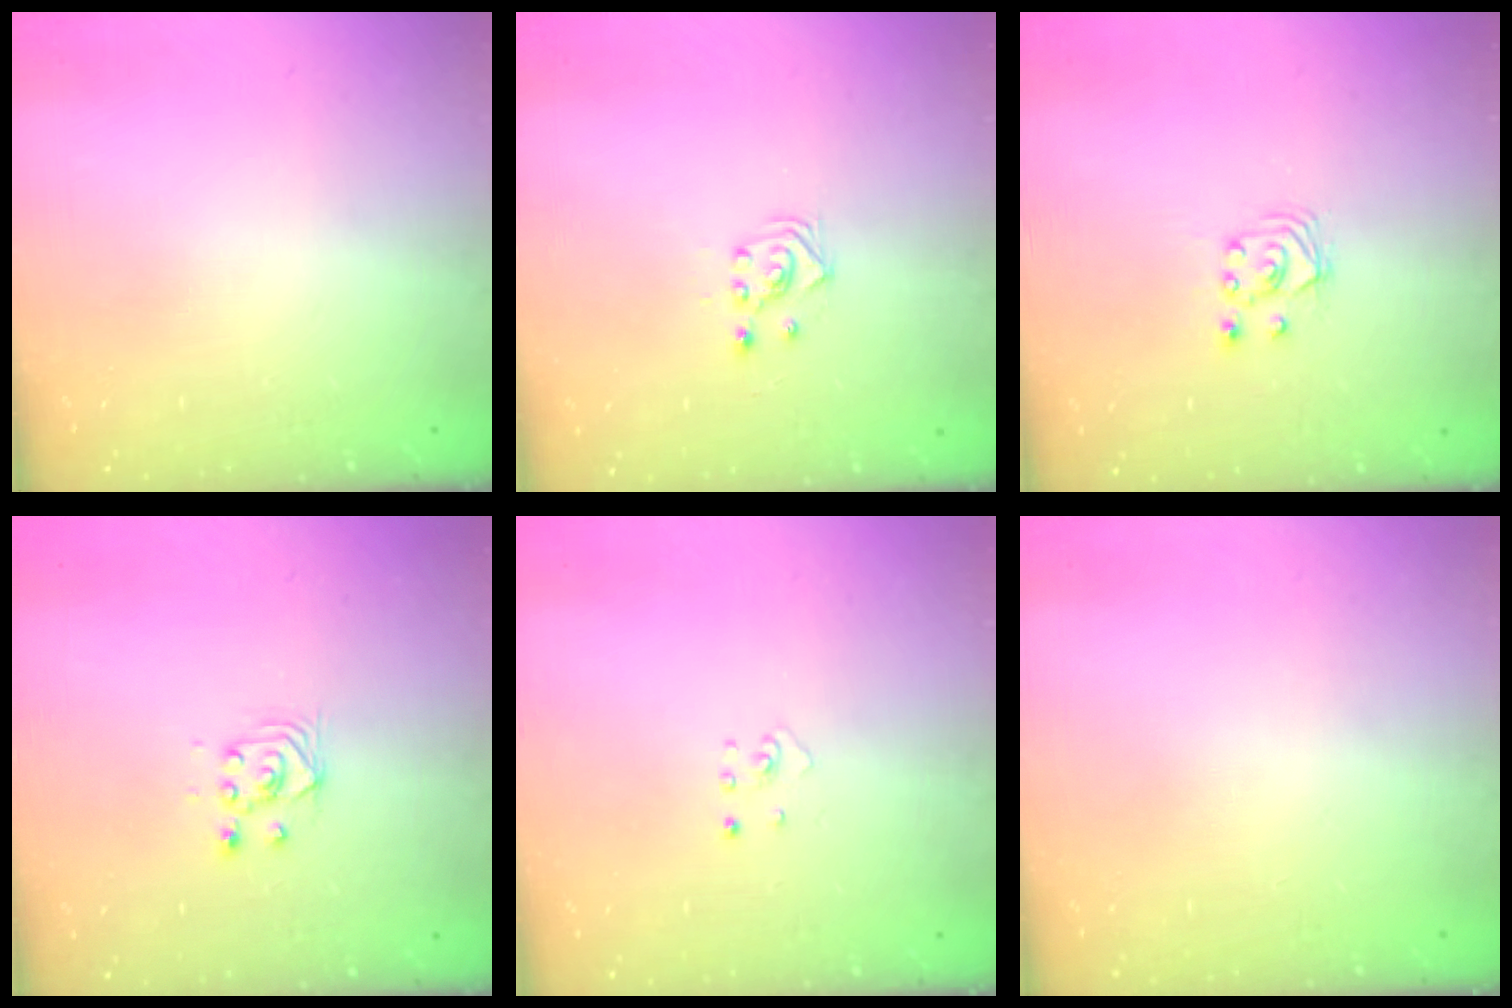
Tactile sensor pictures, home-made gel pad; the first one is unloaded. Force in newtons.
{"total": 2.9, "press": 2.7, "slide": 1.0}
{"total": 3.5, "press": 3.5, "slide": 0.4}
{"total": 2.9, "press": 2.7, "slide": 1.0}
{"total": 2.0, "press": 2.0, "slide": 0.3}
{"total": 0.0}